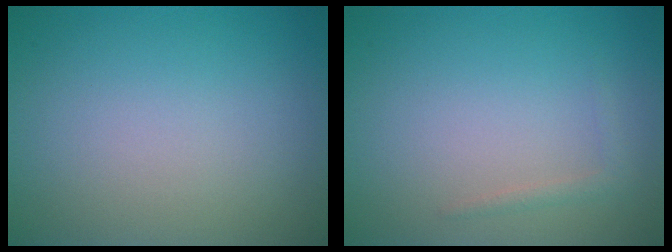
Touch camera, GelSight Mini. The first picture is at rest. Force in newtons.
{"total": 0.9, "press": 0.9, "slide": 0.1}